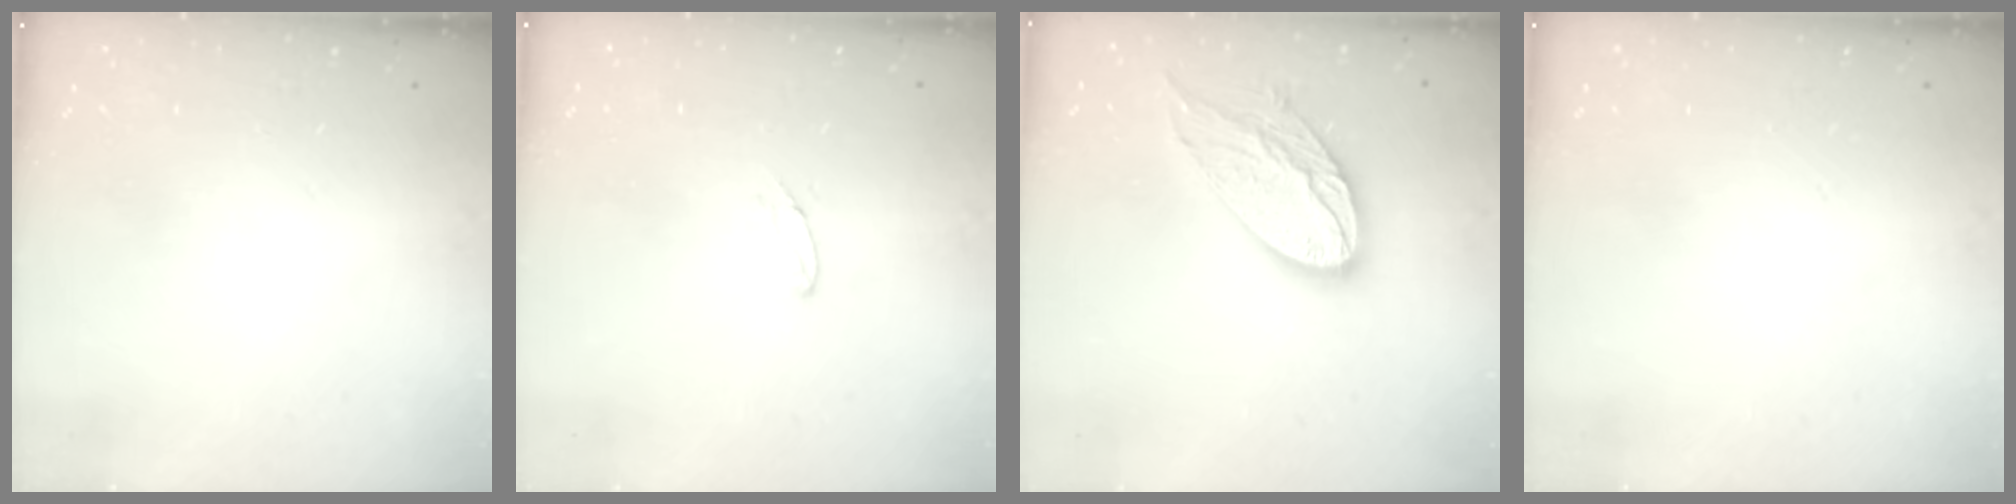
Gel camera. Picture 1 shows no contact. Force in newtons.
{"total": 4.2, "press": 4.2, "slide": 0.3}
{"total": 15.3, "press": 15.3, "slide": 1.1}
{"total": 0.0}